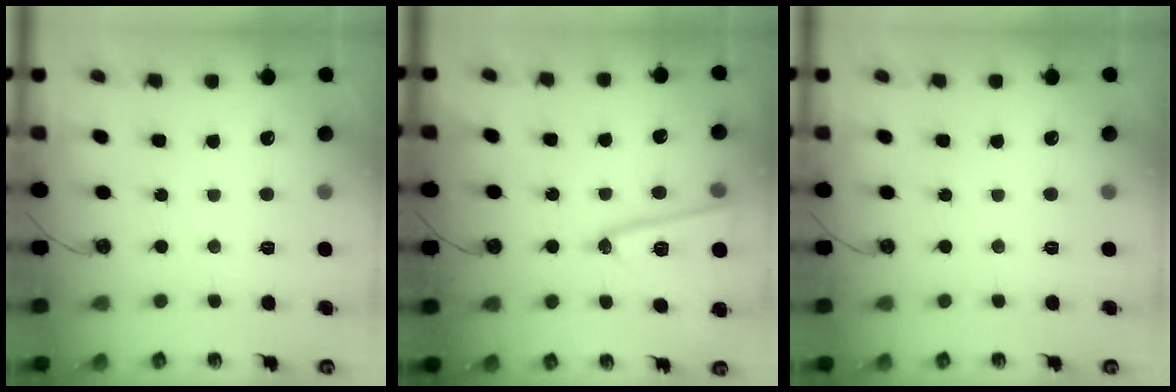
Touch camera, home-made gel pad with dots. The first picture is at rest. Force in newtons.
{"total": 16.2, "press": 16.1, "slide": 1.3}
{"total": 0.0}